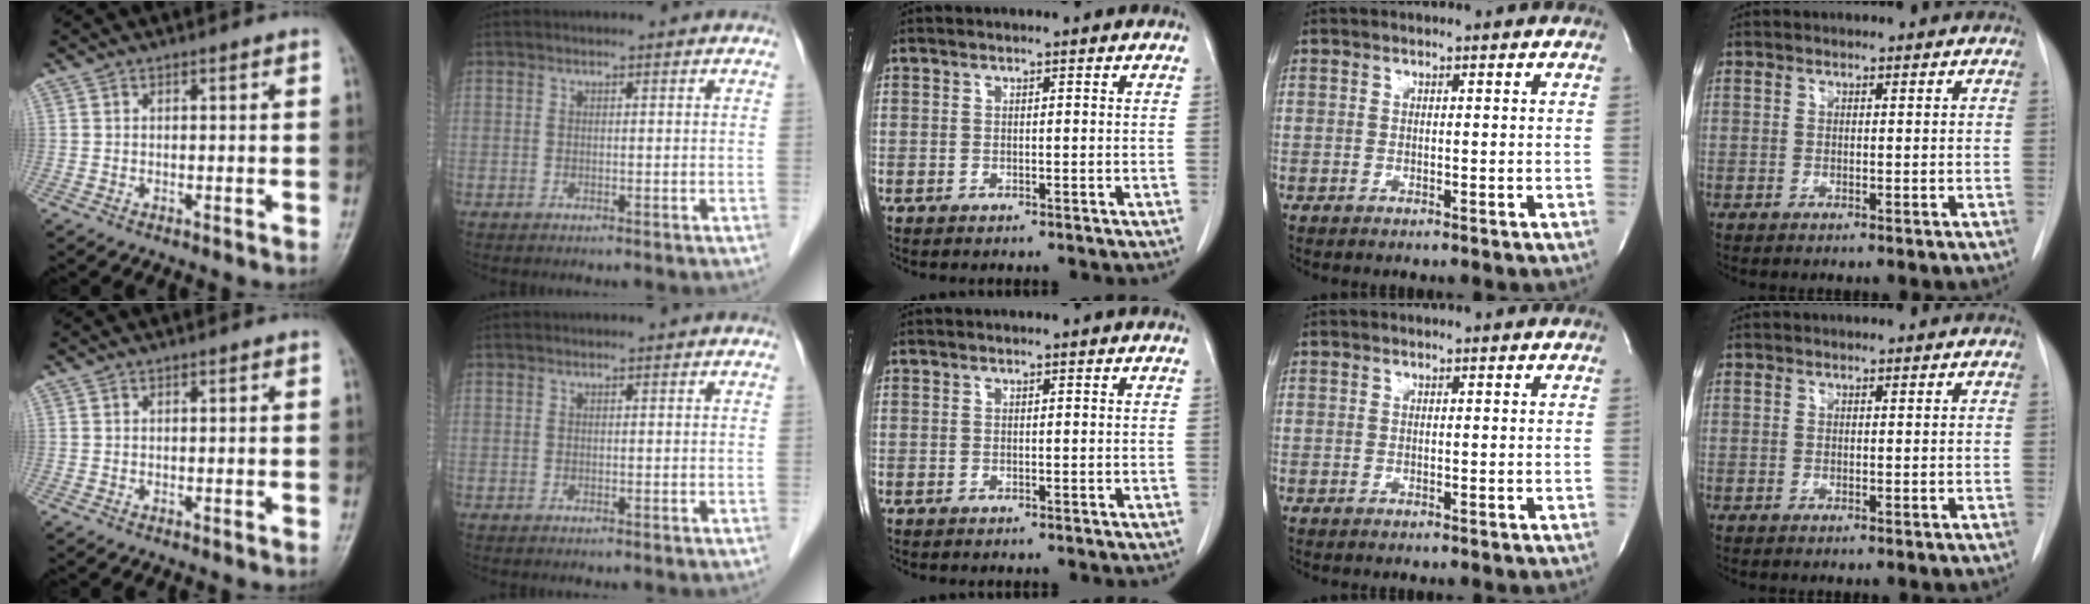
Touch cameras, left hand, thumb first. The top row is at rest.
{}